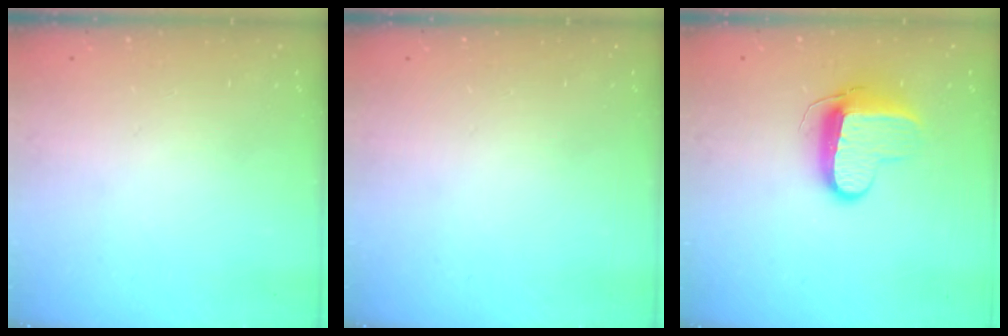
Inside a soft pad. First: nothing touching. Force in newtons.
{"total": 0.0}
{"total": 10.3, "press": 10.3, "slide": 1.0}